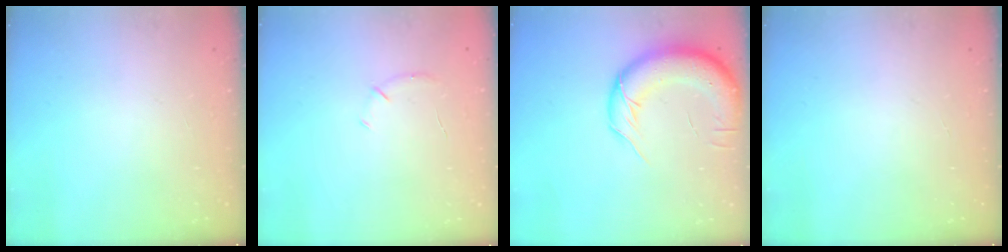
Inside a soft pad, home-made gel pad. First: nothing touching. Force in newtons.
{"total": 6.1, "press": 5.9, "slide": 1.7}
{"total": 16.2, "press": 15.8, "slide": 3.3}
{"total": 0.0}